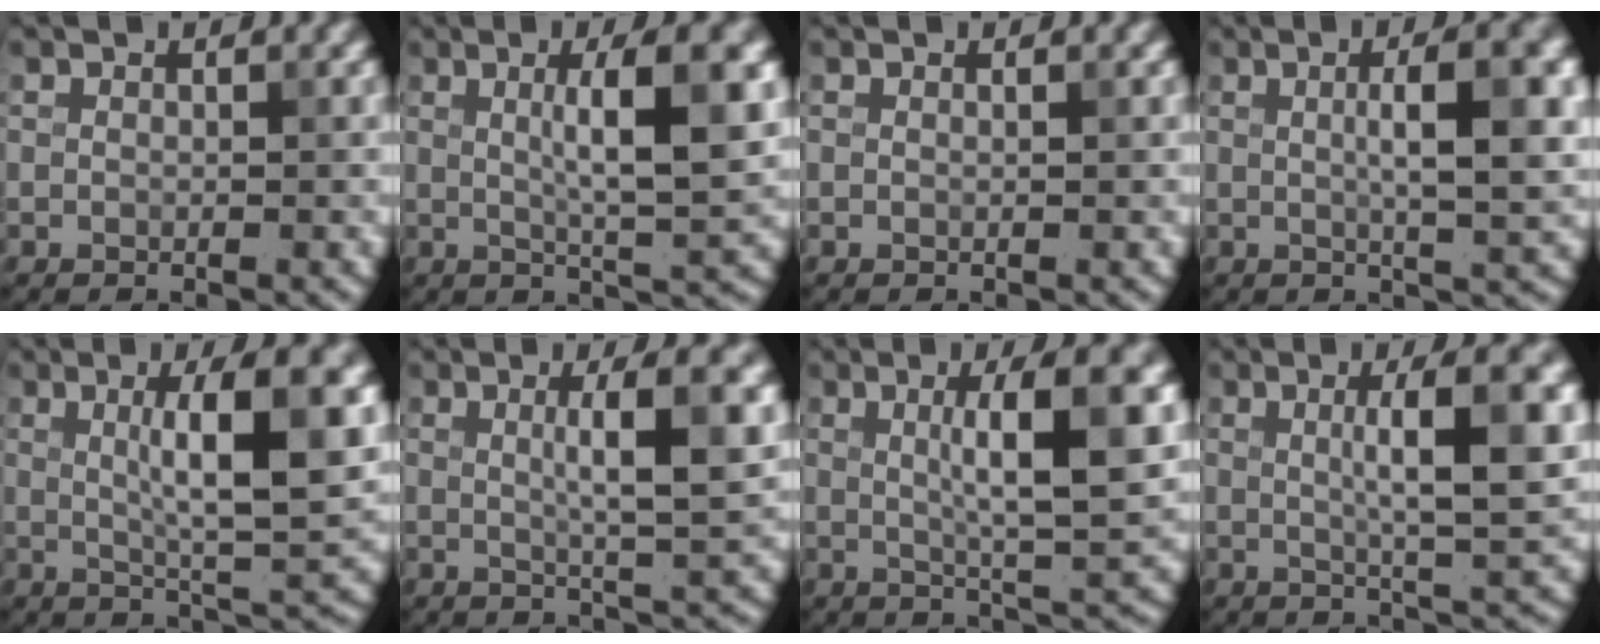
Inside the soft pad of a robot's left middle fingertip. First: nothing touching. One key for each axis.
{"total": 7.2, "fx": 1.4, "fy": 1.5, "fz": 6.9, "tx": -0.094, "ty": 0.007, "tz": 0.021}
{"total": 0.0}
{"total": 6.9, "fx": 1.0, "fy": 1.7, "fz": 6.6, "tx": -0.085, "ty": 0.012, "tz": 0.011}
{"total": 8.9, "fx": 1.8, "fy": 1.9, "fz": 8.5, "tx": -0.113, "ty": 0.000, "tz": 0.031}
{"total": 6.3, "fx": 1.2, "fy": 1.2, "fz": 6.0, "tx": -0.079, "ty": 0.008, "tz": 0.019}
{"total": 8.1, "fx": 1.6, "fy": 1.7, "fz": 7.8, "tx": -0.103, "ty": 0.006, "tz": 0.025}
{"total": 7.4, "fx": 1.3, "fy": 1.5, "fz": 7.1, "tx": -0.094, "ty": 0.011, "tz": 0.018}